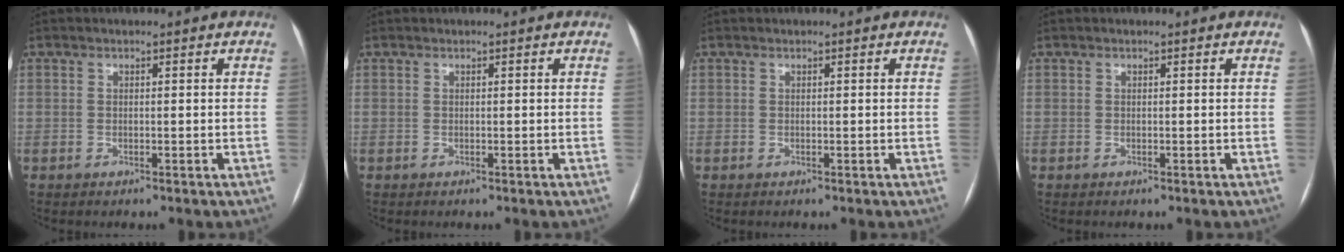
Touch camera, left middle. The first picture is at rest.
{"total": 0.0}
{"total": 0.0}
{"total": 0.0}